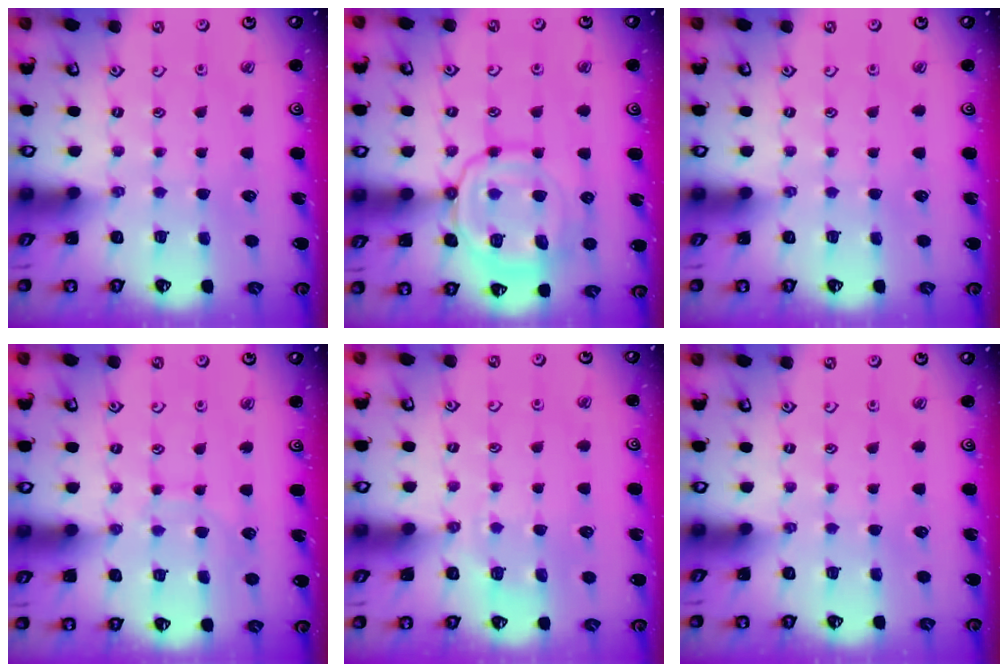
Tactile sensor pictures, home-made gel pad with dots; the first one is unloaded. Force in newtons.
{"total": 14.2, "press": 14.2, "slide": 1.3}
{"total": 0.0}
{"total": 7.1, "press": 7.1, "slide": 0.2}
{"total": 2.8, "press": 2.5, "slide": 1.3}
{"total": 0.0}